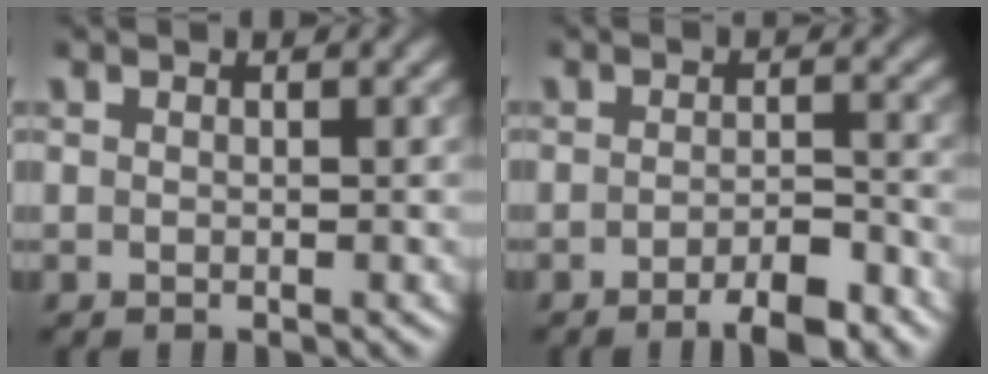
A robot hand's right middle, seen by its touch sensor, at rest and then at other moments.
{"total": 3.9, "force": [-2.5, 0.9, 2.8], "torque": [-0.045, 0.000, -0.040]}